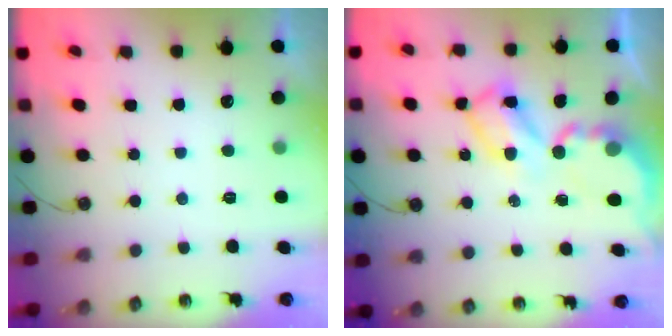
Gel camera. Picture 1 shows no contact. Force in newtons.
{"total": 8.9, "press": 8.9, "slide": 0.5}